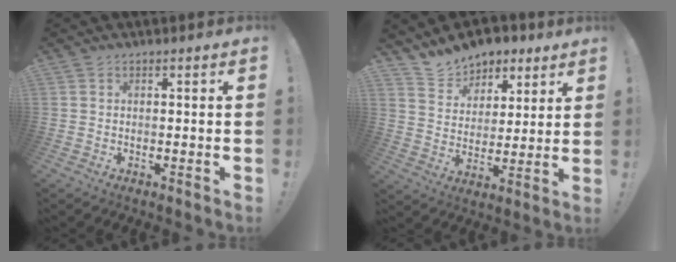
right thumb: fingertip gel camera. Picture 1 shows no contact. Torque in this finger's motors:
{"motor_torque": [-0.03, 0.08, 0.78, 0.70, 0.00]}